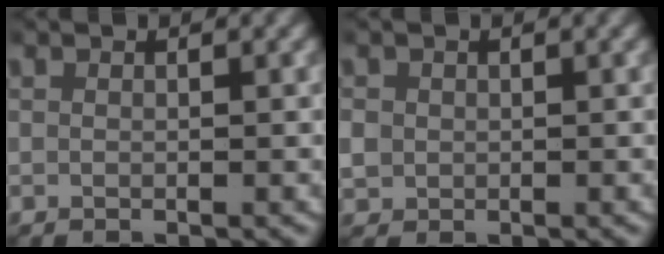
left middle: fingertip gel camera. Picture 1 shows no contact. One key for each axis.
{"total": 2.2, "fx": 0.0, "fy": 2.1, "fz": 0.8, "tx": -0.031, "ty": -0.005, "tz": 0.005}